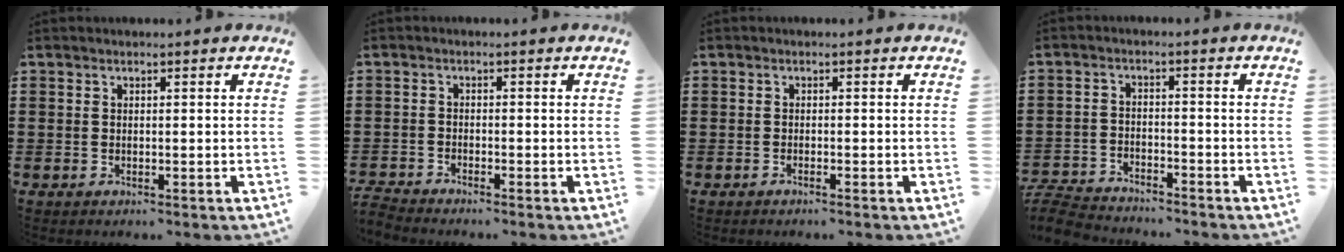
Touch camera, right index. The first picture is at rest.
{"total": 2.0, "force": [-2.0, -0.1, -0.1], "torque": [-0.002, 0.001, -0.043]}
{"total": 0.6, "force": [-0.5, -0.1, 0.2], "torque": [-0.005, -0.001, -0.011]}
{"total": 5.4, "force": [-5.3, 0.8, 0.6], "torque": [-0.028, 0.002, -0.112]}